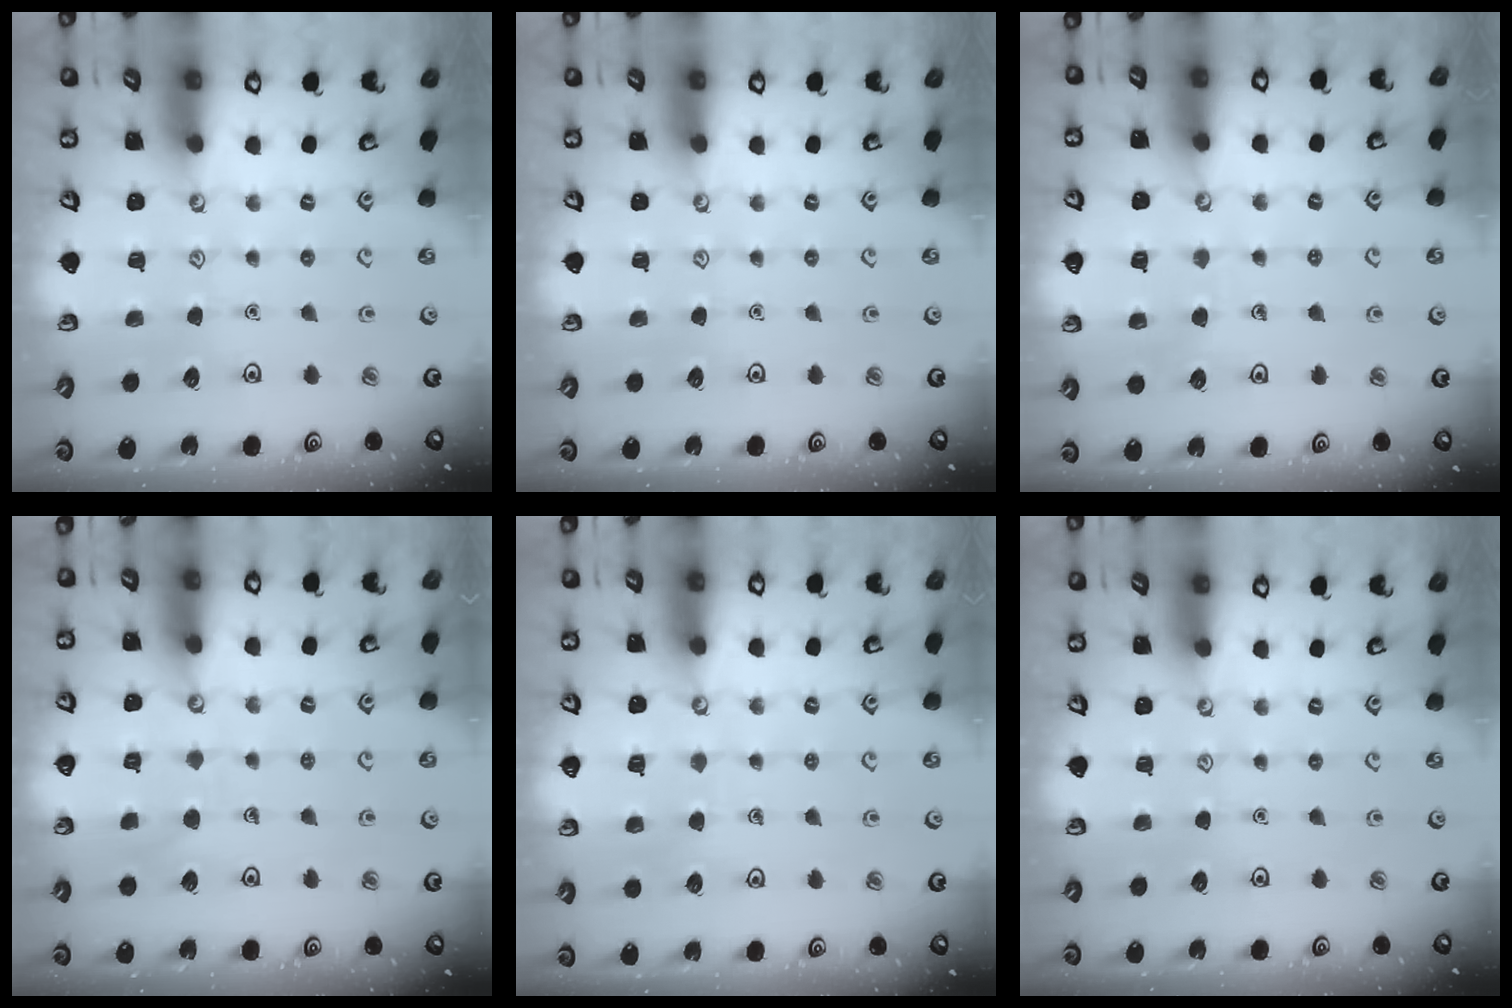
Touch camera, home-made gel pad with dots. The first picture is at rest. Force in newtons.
{"total": 0.0}
{"total": 5.4, "press": 5.4, "slide": 0.4}
{"total": 5.6, "press": 5.6, "slide": 0.5}
{"total": 5.1, "press": 5.1, "slide": 0.5}
{"total": 0.0}